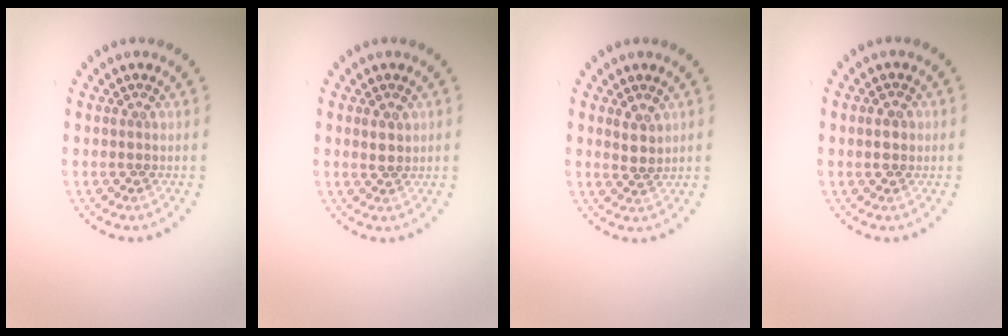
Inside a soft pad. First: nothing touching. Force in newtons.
{"total": 1.3, "press": 1.3, "slide": 0.4}
{"total": 1.7, "press": 1.5, "slide": 0.9}
{"total": 2.2, "press": 2.2, "slide": 0.1}